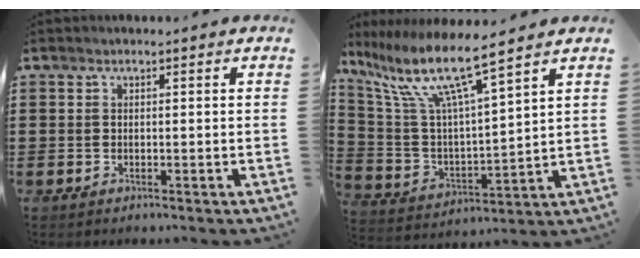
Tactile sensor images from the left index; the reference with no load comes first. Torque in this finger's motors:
{"motor_torque": [1.49, -0.64, 0.47, 0.21]}